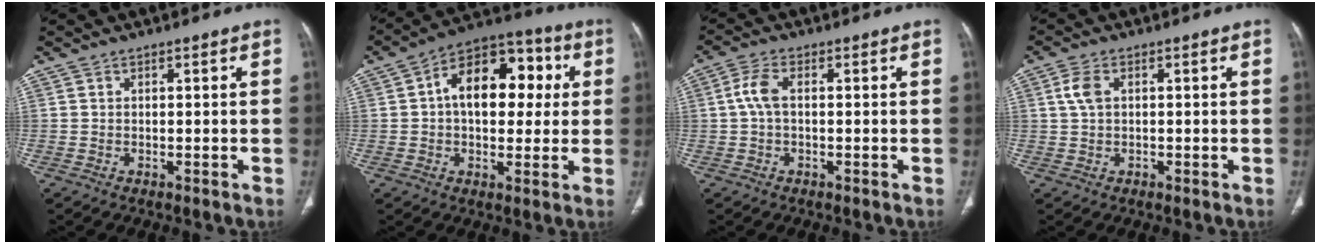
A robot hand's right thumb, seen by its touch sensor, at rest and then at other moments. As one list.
[{"total": 16.5, "force": [2.6, 10.3, 12.6], "torque": [-0.149, 0.030, 0.031]}, {"total": 4.2, "force": [0.2, 2.1, 3.6], "torque": [-0.087, 0.008, 0.001]}, {"total": 3.5, "force": [0.6, 2.3, 2.5], "torque": [-0.063, 0.006, 0.009]}]